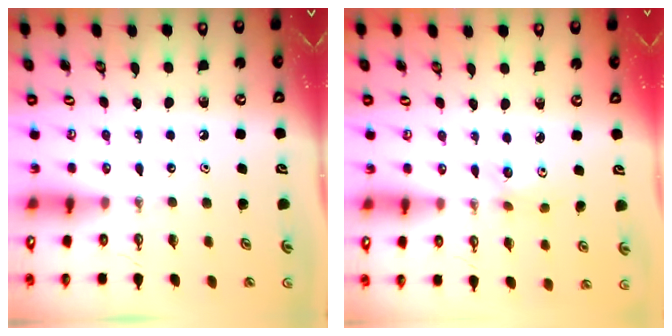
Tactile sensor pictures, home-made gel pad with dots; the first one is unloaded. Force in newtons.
{"total": 6.9, "press": 4.9, "slide": 4.8}